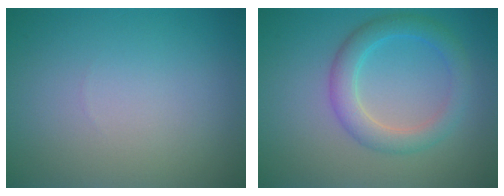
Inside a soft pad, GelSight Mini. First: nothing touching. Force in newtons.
{"total": 3.5, "press": 3.5, "slide": 0.2}